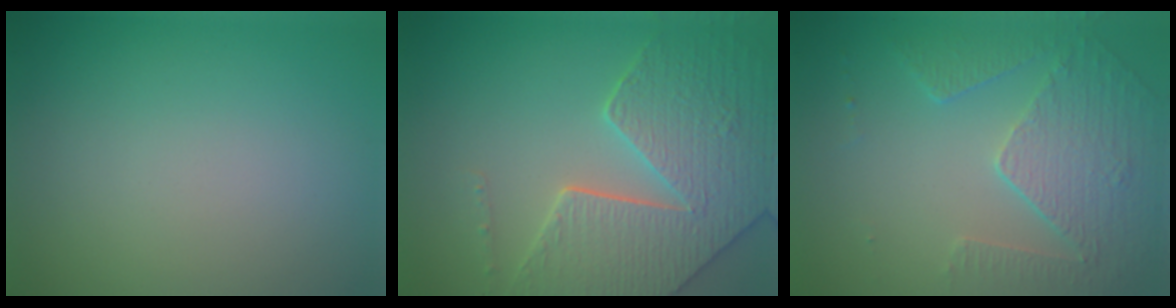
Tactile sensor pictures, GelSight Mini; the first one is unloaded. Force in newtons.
{"total": 7.7, "press": 6.1, "slide": 4.6}
{"total": 4.1, "press": 3.4, "slide": 2.2}